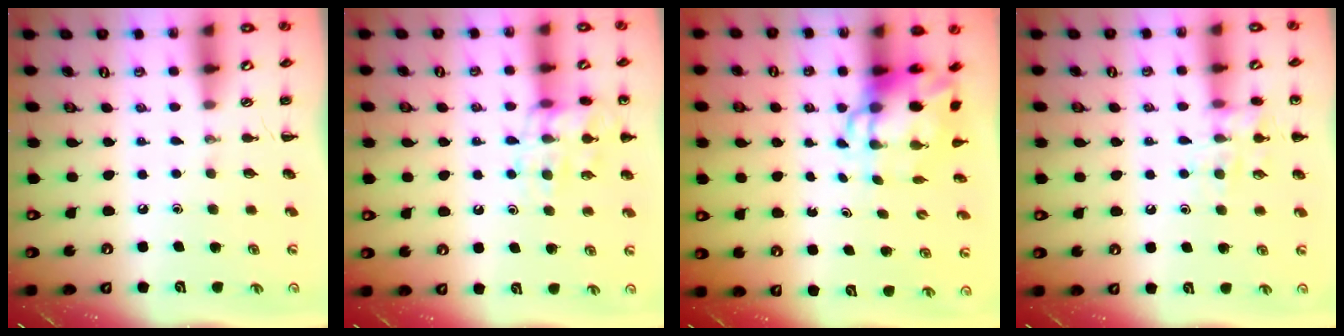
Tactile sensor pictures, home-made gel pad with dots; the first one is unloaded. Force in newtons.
{"total": 14.6, "press": 14.5, "slide": 2.1}
{"total": 6.3, "press": 6.1, "slide": 1.5}
{"total": 11.3, "press": 11.2, "slide": 1.6}